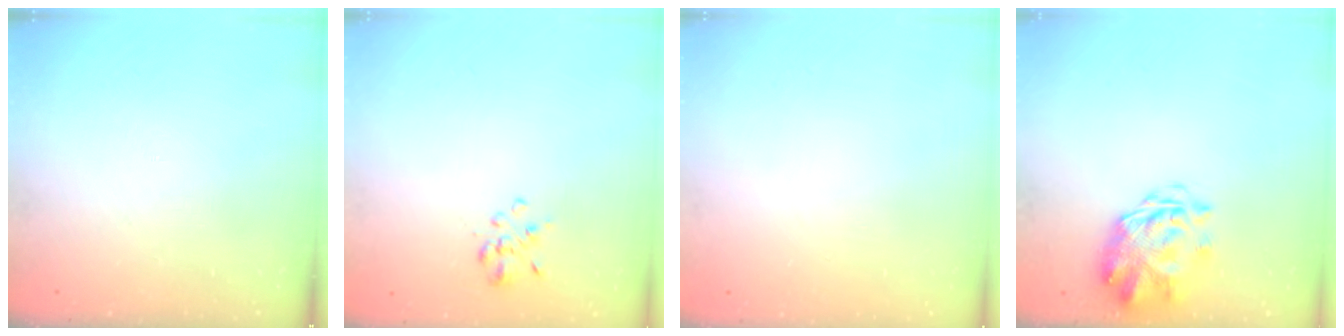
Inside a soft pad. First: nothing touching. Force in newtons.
{"total": 2.6, "press": 2.4, "slide": 0.9}
{"total": 1.8, "press": 1.8, "slide": 0.2}
{"total": 3.2, "press": 2.8, "slide": 1.5}